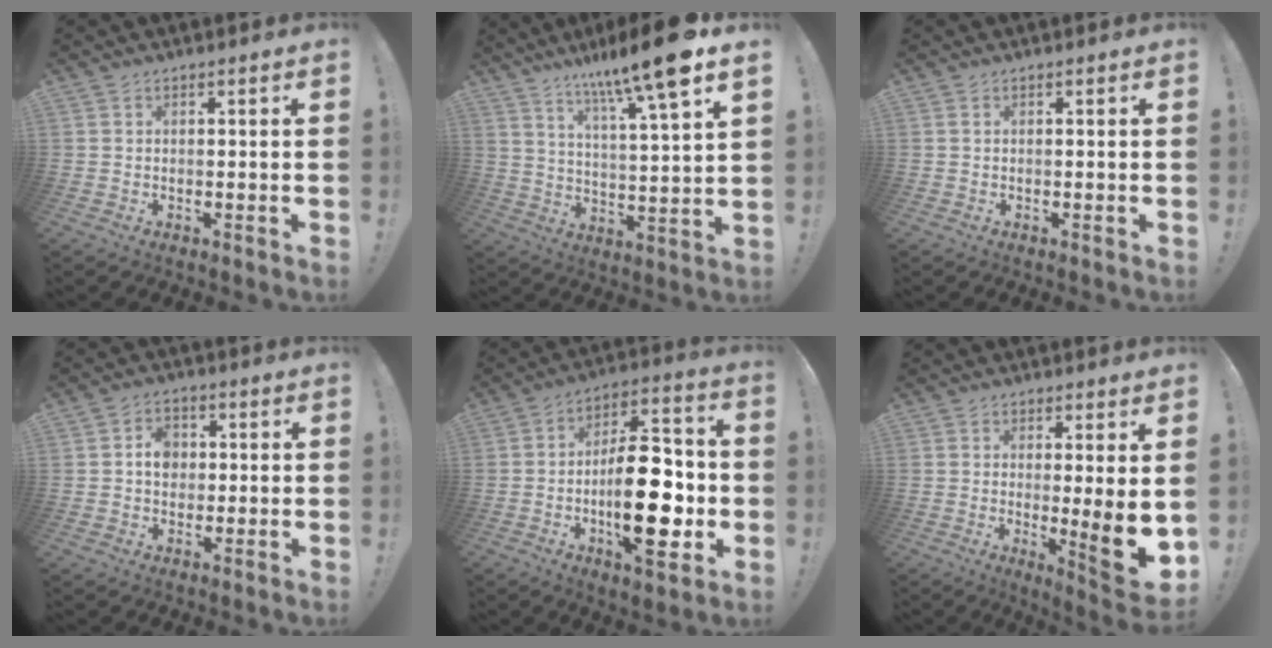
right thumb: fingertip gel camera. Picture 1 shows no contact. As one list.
[{"total": 15.6, "force": [10.7, 0.9, 11.3], "torque": [-0.185, -0.070, 0.162]}, {"total": 0.0}, {"total": 5.7, "force": [0.4, 4.8, 3.1], "torque": [-0.043, 0.005, 0.006]}, {"total": 23.1, "force": [-4.2, 10.1, 20.4], "torque": [-0.334, 0.017, -0.058]}, {"total": 11.2, "force": [-1.1, 1.2, 11.0], "torque": [-0.134, -0.023, -0.012]}]